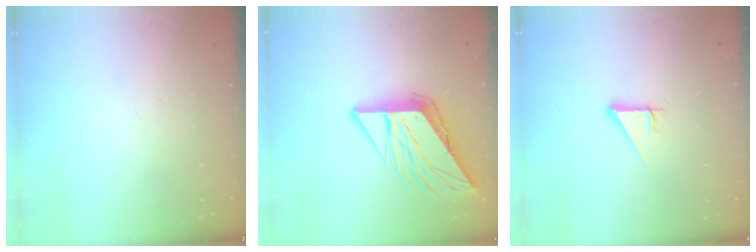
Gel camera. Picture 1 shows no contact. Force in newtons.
{"total": 12.2, "press": 12.2, "slide": 1.4}
{"total": 2.5, "press": 2.5, "slide": 0.1}